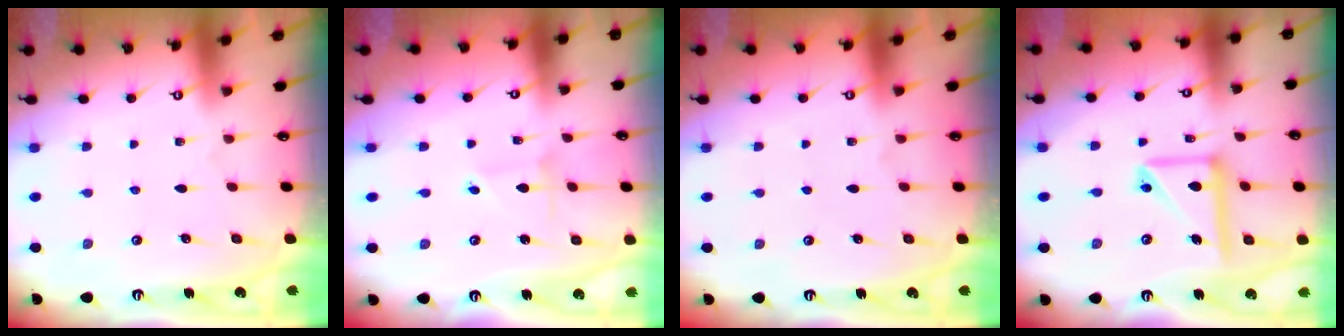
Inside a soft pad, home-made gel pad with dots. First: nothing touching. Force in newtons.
{"total": 1.9, "press": 1.9, "slide": 0.1}
{"total": 0.0}
{"total": 13.6, "press": 13.5, "slide": 1.8}